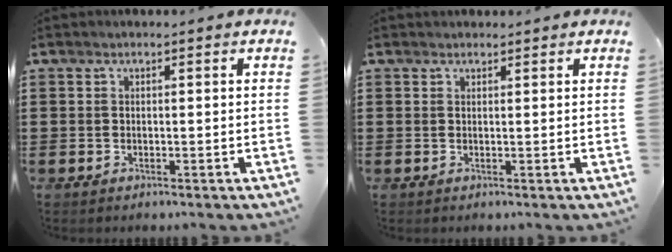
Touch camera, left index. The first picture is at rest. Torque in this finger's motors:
{"motor_torque": [0.01, 0.12, 0.01, -0.01]}